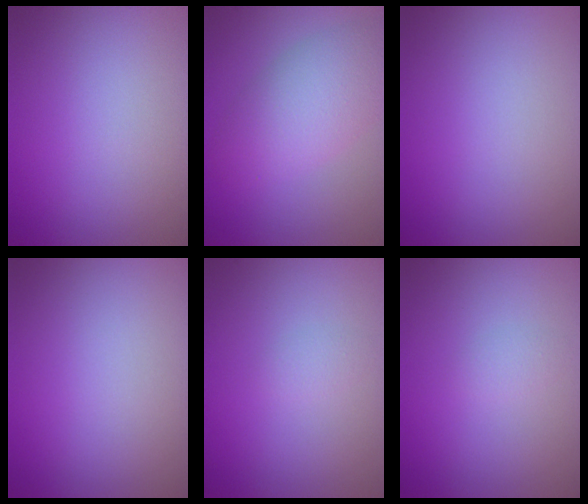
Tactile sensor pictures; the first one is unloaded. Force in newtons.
{"total": 5.1, "press": 5.1, "slide": 0.1}
{"total": 0.0}
{"total": 0.0}
{"total": 0.8, "press": 0.8, "slide": 0.1}
{"total": 0.8, "press": 0.8, "slide": 0.1}